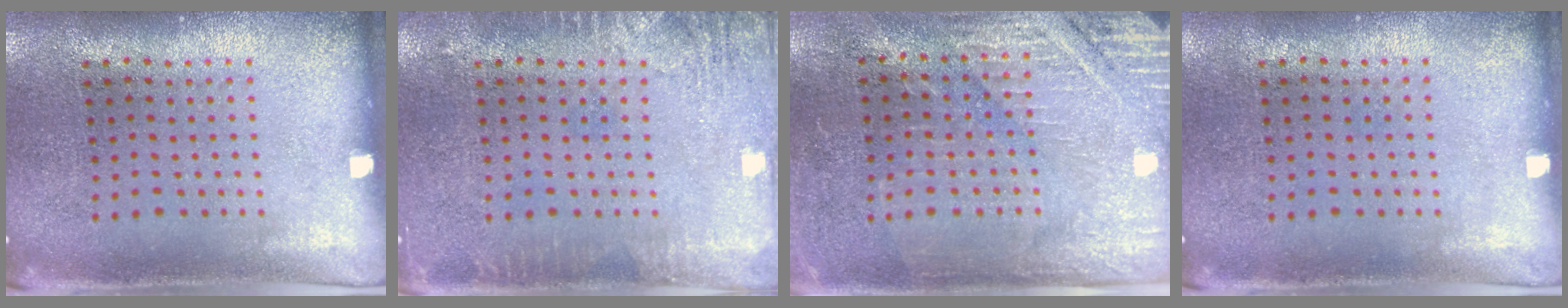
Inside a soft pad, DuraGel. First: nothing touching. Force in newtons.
{"total": 2.5, "press": 2.5, "slide": 0.4}
{"total": 2.8, "press": 2.8, "slide": 0.5}
{"total": 0.0}